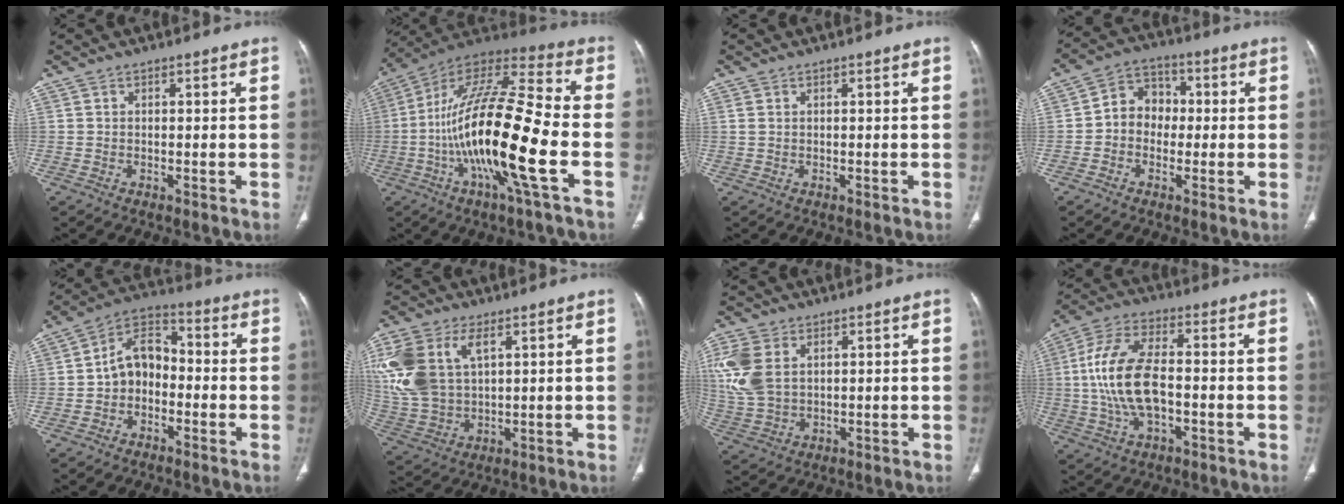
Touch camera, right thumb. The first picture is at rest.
{"total": 22.8, "force": [-5.6, 3.9, 21.8], "torque": [-0.421, 0.024, -0.103]}
{"total": 1.2, "force": [0.3, 0.8, 0.8], "torque": [-0.023, 0.003, 0.011]}
{"total": 8.0, "force": [-0.4, 6.8, 4.2], "torque": [-0.038, 0.029, -0.023]}
{"total": 9.2, "force": [-1.6, 6.9, 5.9], "torque": [-0.076, 0.037, -0.046]}
{"total": 16.9, "force": [5.8, 10.3, 12.1], "torque": [-0.273, -0.006, 0.120]}
{"total": 10.9, "force": [3.2, 7.2, 7.6], "torque": [-0.176, -0.002, 0.072]}
{"total": 14.0, "force": [-1.0, 7.1, 12.0], "torque": [-0.247, 0.022, -0.020]}